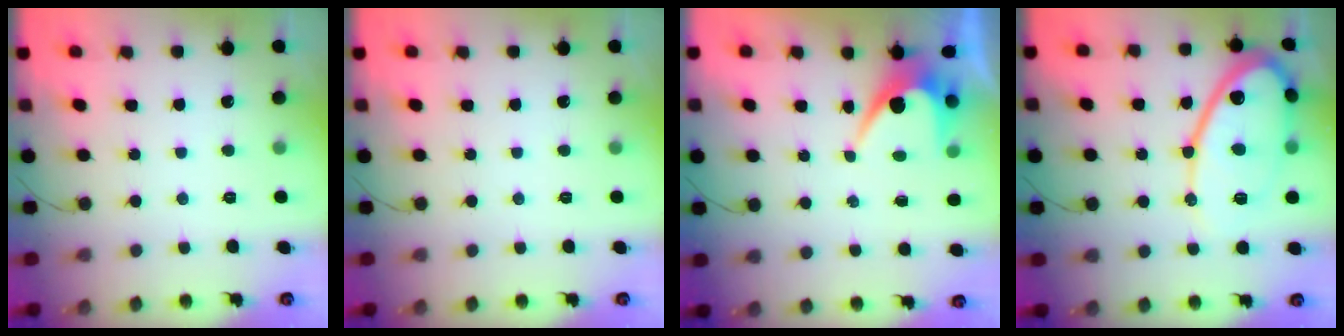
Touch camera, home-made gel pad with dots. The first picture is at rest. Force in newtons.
{"total": 0.0}
{"total": 6.5, "press": 6.4, "slide": 0.6}
{"total": 15.9, "press": 15.9, "slide": 1.3}